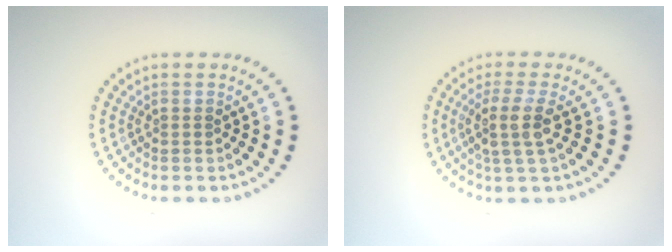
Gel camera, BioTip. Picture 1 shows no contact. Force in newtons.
{"total": 3.1, "press": 2.4, "slide": 2.0}